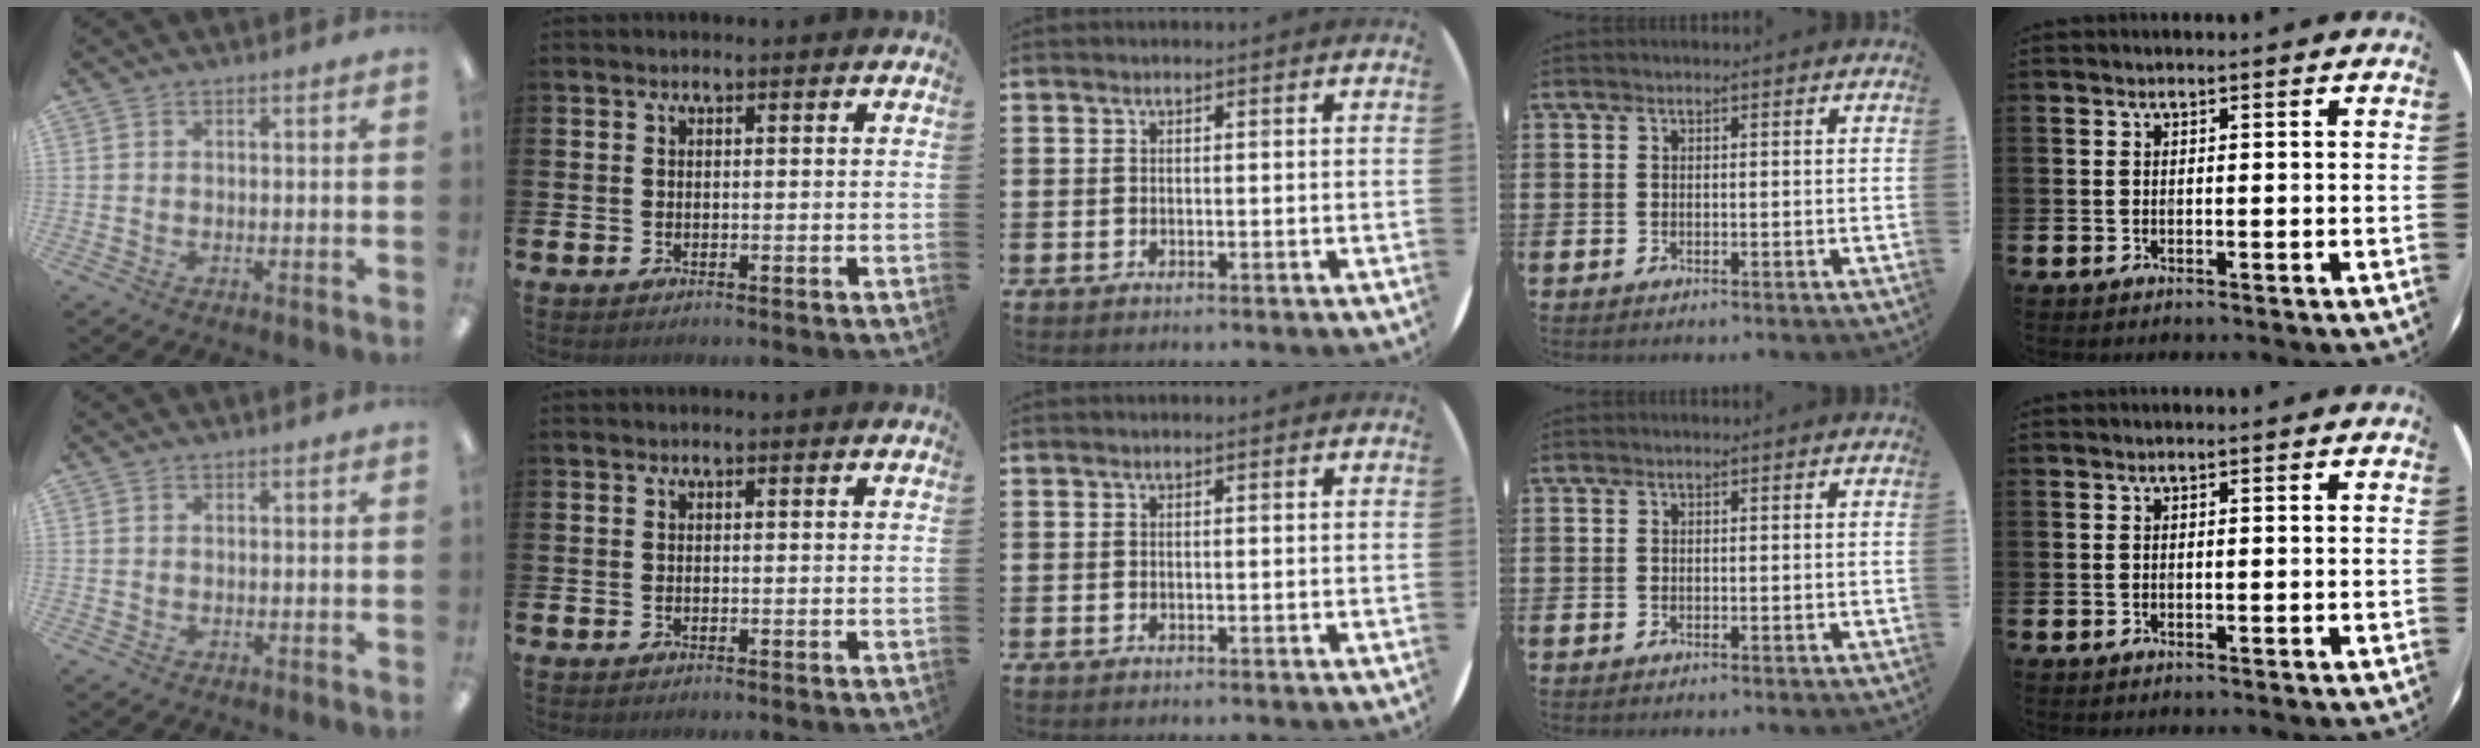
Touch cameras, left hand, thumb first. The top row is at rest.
{}